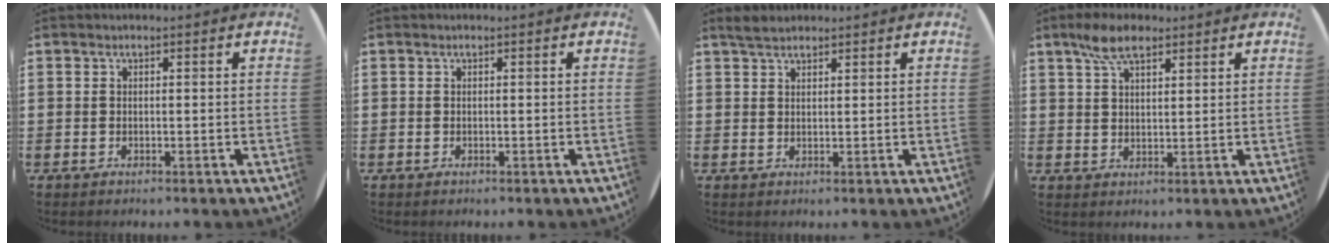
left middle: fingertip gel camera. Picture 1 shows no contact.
{"total": 0.0}
{"total": 2.2, "force": [2.0, 0.7, 0.7], "torque": [-0.009, 0.002, 0.036]}
{"total": 5.6, "force": [3.9, 2.3, 3.3], "torque": [-0.064, 0.001, 0.070]}